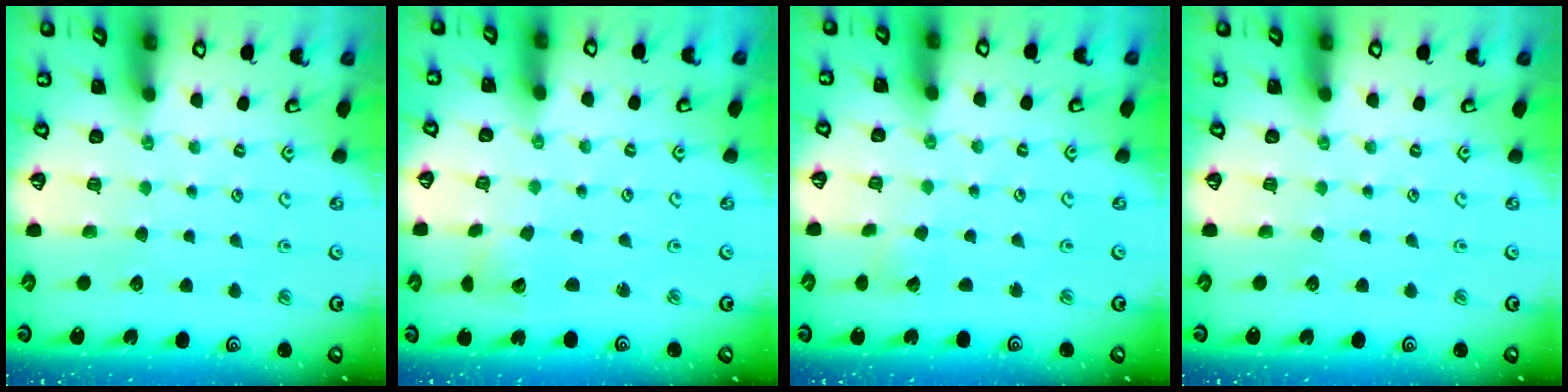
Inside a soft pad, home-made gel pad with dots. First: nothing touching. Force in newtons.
{"total": 2.3, "press": 2.3, "slide": 0.3}
{"total": 2.0, "press": 2.0, "slide": 0.1}
{"total": 0.0}